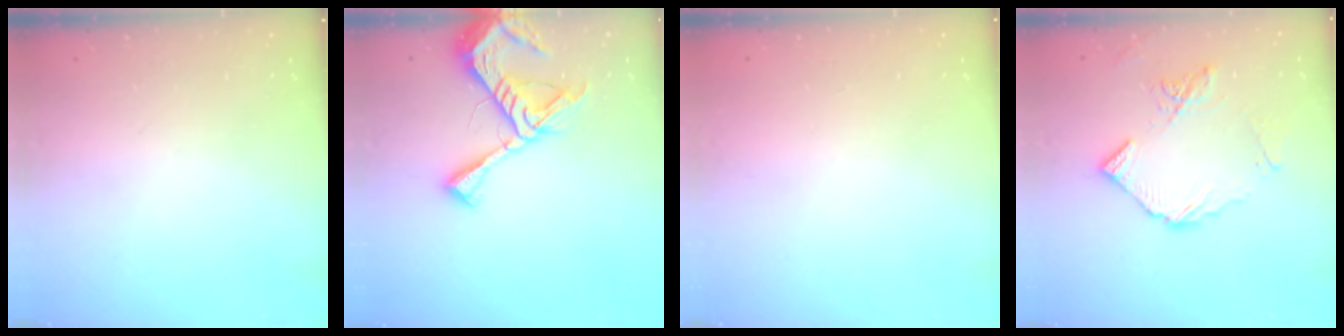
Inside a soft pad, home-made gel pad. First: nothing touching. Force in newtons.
{"total": 12.4, "press": 12.3, "slide": 1.3}
{"total": 2.4, "press": 2.3, "slide": 0.2}
{"total": 10.5, "press": 10.4, "slide": 1.3}